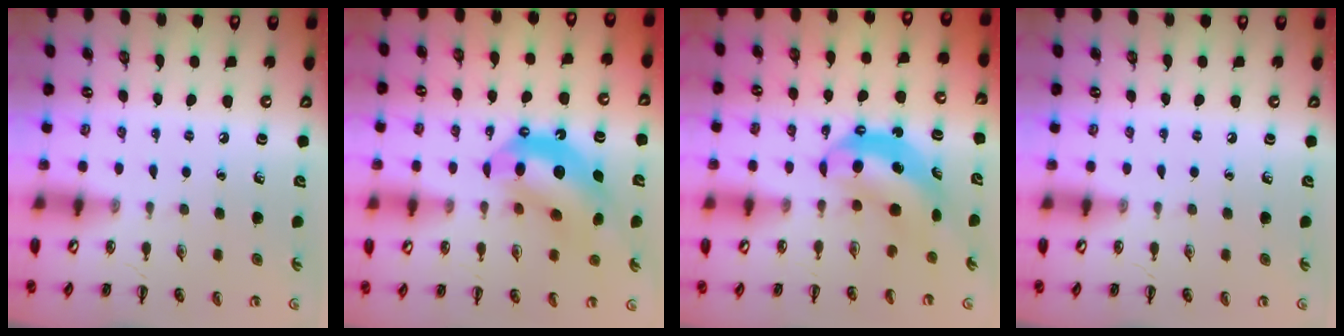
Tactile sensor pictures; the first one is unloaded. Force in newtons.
{"total": 13.8, "press": 13.3, "slide": 3.7}
{"total": 6.6, "press": 6.5, "slide": 1.3}
{"total": 0.0}